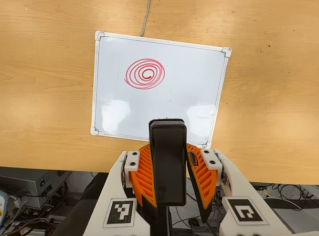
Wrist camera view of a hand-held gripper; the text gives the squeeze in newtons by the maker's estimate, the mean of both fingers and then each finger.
{"total": 8.3, "left": 6.2, "right": 10.5}